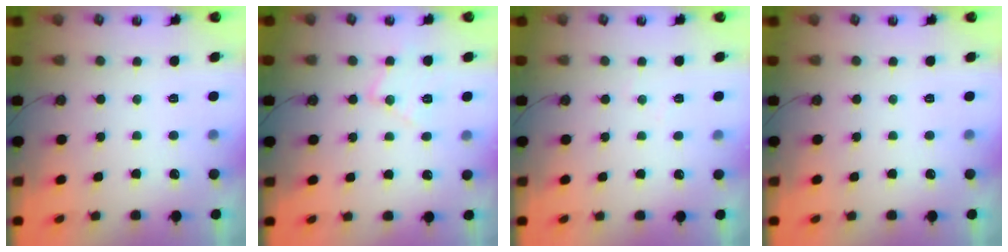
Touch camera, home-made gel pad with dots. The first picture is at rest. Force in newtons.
{"total": 10.1, "press": 10.1, "slide": 0.7}
{"total": 3.7, "press": 3.7, "slide": 0.6}
{"total": 0.0}